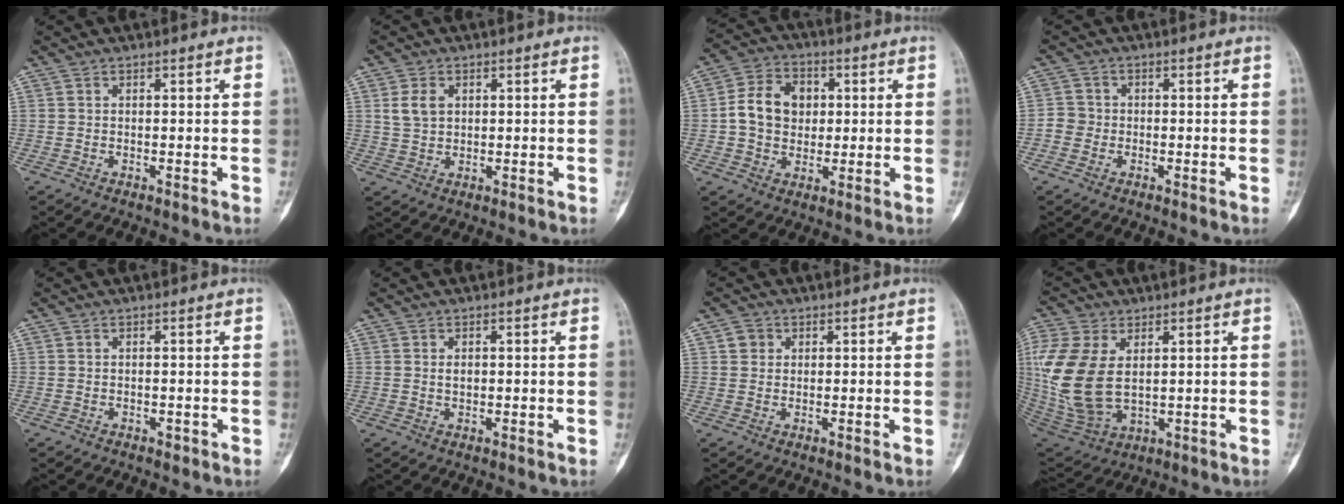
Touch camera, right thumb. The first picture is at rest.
{"total": 4.1, "force": [1.3, 3.0, 2.5], "torque": [-0.040, 0.000, 0.029]}
{"total": 10.3, "force": [0.8, 8.3, 6.1], "torque": [-0.076, 0.012, 0.006]}
{"total": 2.7, "force": [-0.6, 2.5, 0.6], "torque": [0.005, 0.009, -0.020]}
{"total": 0.6, "force": [-0.4, 0.5, 0.2], "torque": [-0.002, 0.002, -0.004]}
{"total": 1.3, "force": [0.2, 0.9, 0.9], "torque": [-0.007, 0.000, 0.005]}
{"total": 2.0, "force": [0.6, 1.8, 0.5], "torque": [0.002, 0.001, 0.007]}
{"total": 16.8, "force": [2.5, 10.2, 13.2], "torque": [-0.301, -0.016, 0.064]}